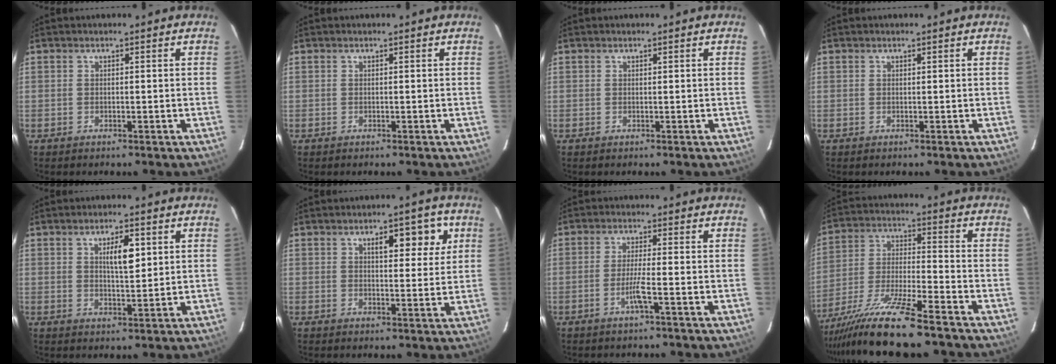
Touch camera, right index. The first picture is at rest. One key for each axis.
{"total": 0.0}
{"total": 0.0}
{"total": 0.0}
{"total": 4.9, "fx": 1.7, "fy": 1.3, "fz": 4.4, "tx": -0.076, "ty": 0.001, "tz": 0.031}
{"total": 6.3, "fx": 2.9, "fy": 2.3, "fz": 5.1, "tx": -0.065, "ty": 0.007, "tz": 0.040}
{"total": 3.4, "fx": -1.4, "fy": -0.5, "fz": 3.1, "tx": -0.061, "ty": -0.005, "tz": -0.031}
{"total": 14.1, "fx": -11.3, "fy": 0.0, "fz": 8.4, "tx": -0.166, "ty": -0.022, "tz": -0.203}